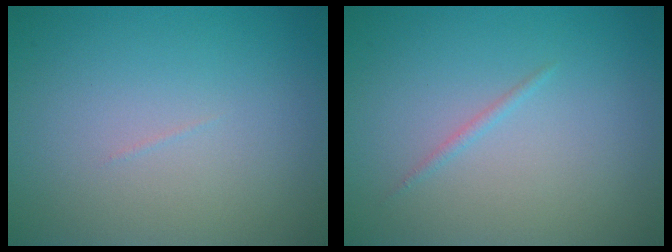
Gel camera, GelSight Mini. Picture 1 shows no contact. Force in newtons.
{"total": 0.6, "press": 0.6, "slide": 0.0}